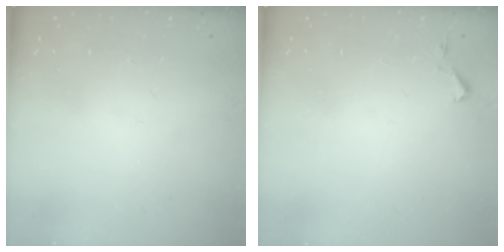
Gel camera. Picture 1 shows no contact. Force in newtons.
{"total": 3.5, "press": 3.4, "slide": 0.6}